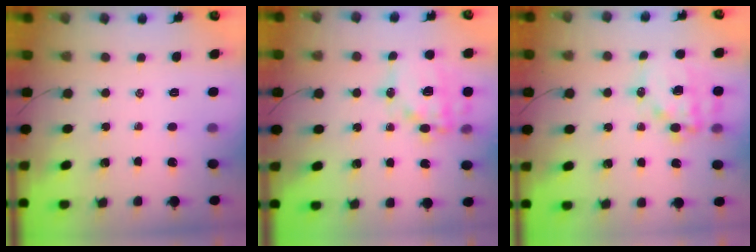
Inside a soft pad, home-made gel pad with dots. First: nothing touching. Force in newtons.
{"total": 15.5, "press": 15.2, "slide": 3.0}
{"total": 14.2, "press": 13.8, "slide": 3.2}